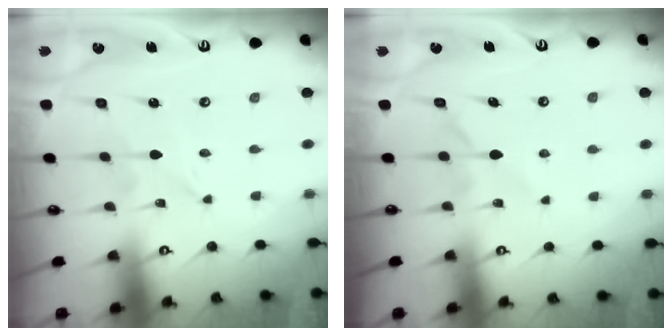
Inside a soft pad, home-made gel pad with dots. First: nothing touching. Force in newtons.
{"total": 5.3, "press": 5.3, "slide": 0.4}